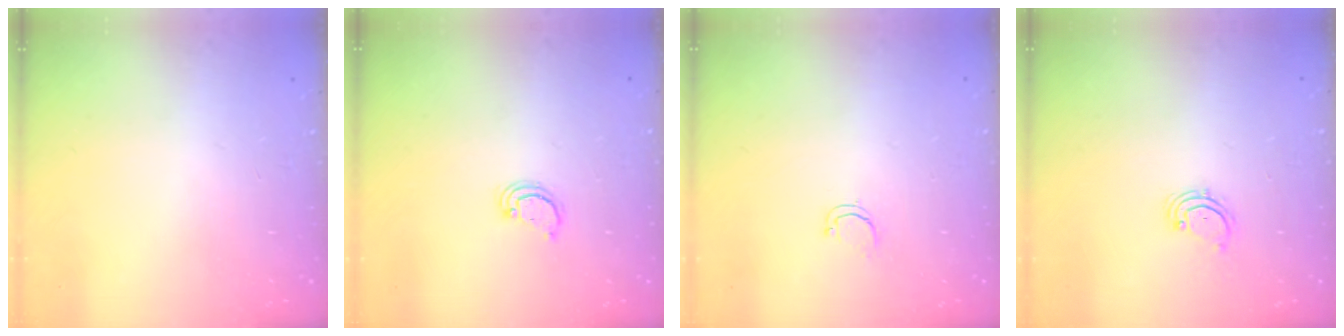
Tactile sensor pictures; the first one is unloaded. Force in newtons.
{"total": 2.6, "press": 2.6, "slide": 0.2}
{"total": 3.5, "press": 3.4, "slide": 0.8}
{"total": 2.1, "press": 2.1, "slide": 0.3}